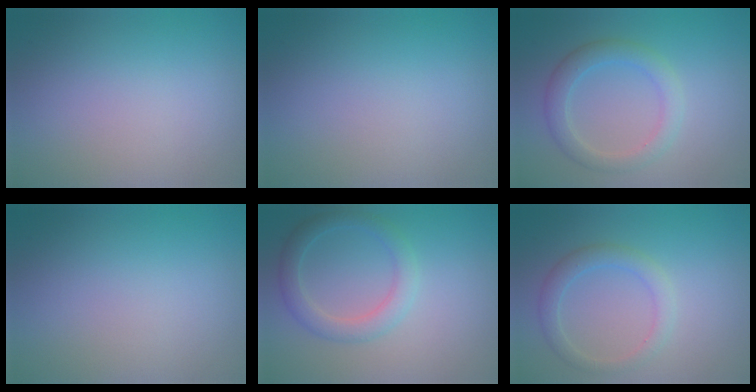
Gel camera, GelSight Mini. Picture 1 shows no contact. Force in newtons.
{"total": 0.0}
{"total": 3.0, "press": 2.9, "slide": 0.3}
{"total": 0.0}
{"total": 2.8, "press": 2.8, "slide": 0.0}
{"total": 2.2, "press": 2.2, "slide": 0.1}